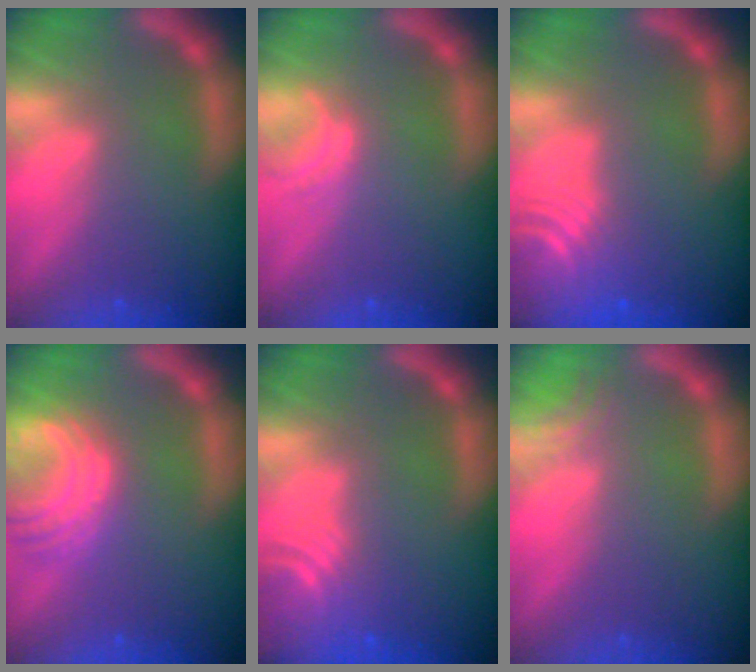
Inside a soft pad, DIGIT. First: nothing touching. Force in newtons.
{"total": 1.5}
{"total": 8.6}
{"total": 6.0}
{"total": 6.5}
{"total": 1.5}